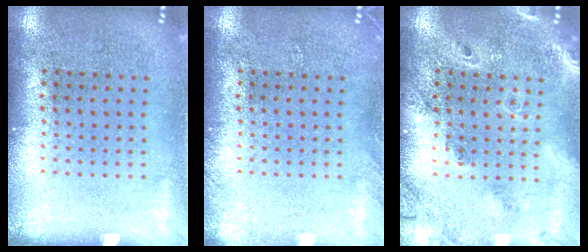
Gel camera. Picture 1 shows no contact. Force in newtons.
{"total": 0.9, "press": 0.8, "slide": 0.2}
{"total": 1.8, "press": 1.7, "slide": 0.6}